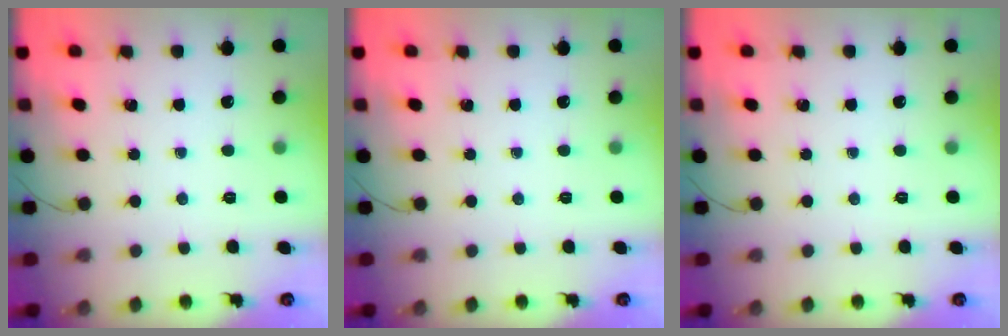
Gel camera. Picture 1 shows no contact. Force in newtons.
{"total": 0.0}
{"total": 0.0}